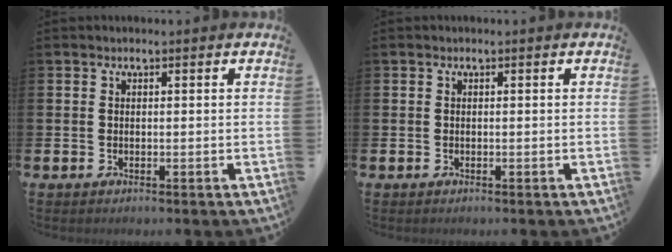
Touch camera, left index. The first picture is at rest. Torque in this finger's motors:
{"motor_torque": [0.00, 0.00, 0.00, 0.00]}